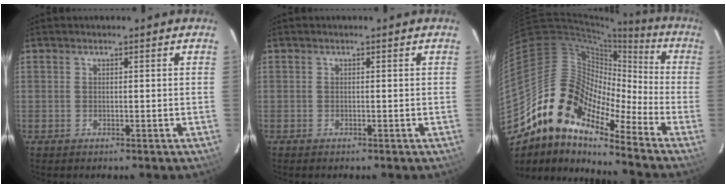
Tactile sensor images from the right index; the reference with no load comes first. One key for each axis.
{"total": 0.0}
{"total": 15.3, "fx": -11.4, "fy": 5.6, "fz": 8.6, "tx": -0.133, "ty": 0.003, "tz": -0.234}